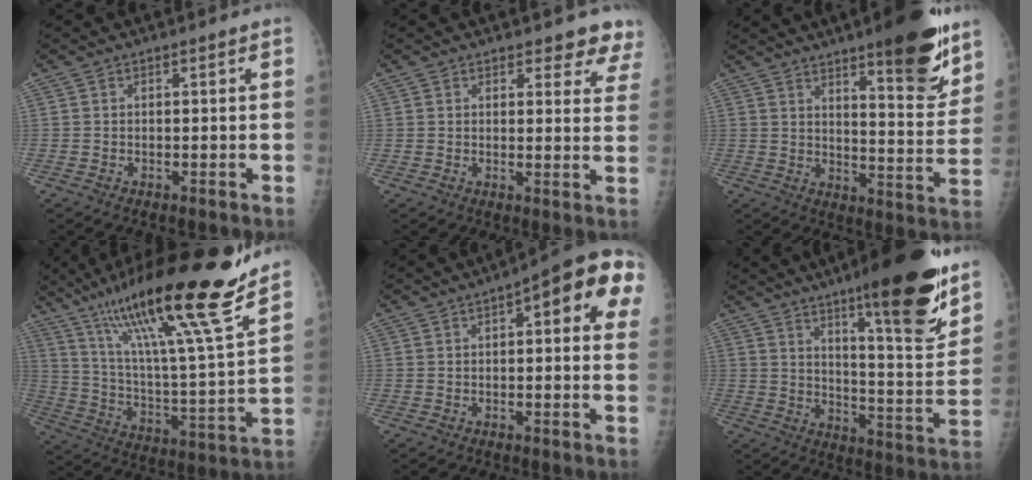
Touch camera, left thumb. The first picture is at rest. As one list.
[{"total": 6.9, "force": [6.0, 3.1, 1.0], "torque": [0.040, -0.032, 0.048]}, {"total": 15.9, "force": [10.4, 3.5, 11.4], "torque": [-0.127, -0.071, 0.154]}, {"total": 26.5, "force": [18.5, 2.3, 18.9], "torque": [-0.301, -0.058, 0.317]}, {"total": 14.5, "force": [4.8, 4.8, 12.8], "torque": [-0.129, 0.015, 0.045]}, {"total": 21.8, "force": [14.1, 3.7, 16.2], "torque": [-0.208, -0.080, 0.217]}]